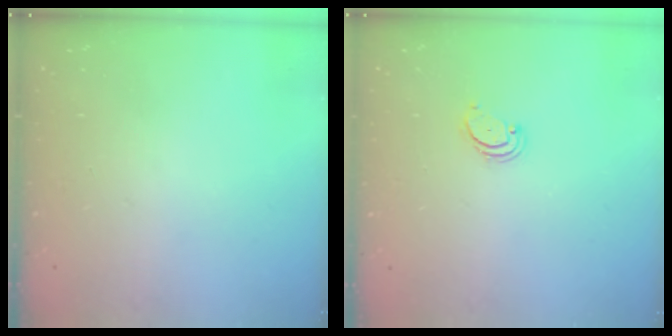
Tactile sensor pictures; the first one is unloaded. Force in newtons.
{"total": 2.6, "press": 2.5, "slide": 0.5}